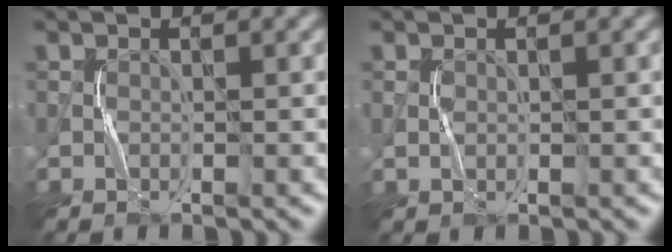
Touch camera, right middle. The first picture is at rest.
{"total": 0.0}